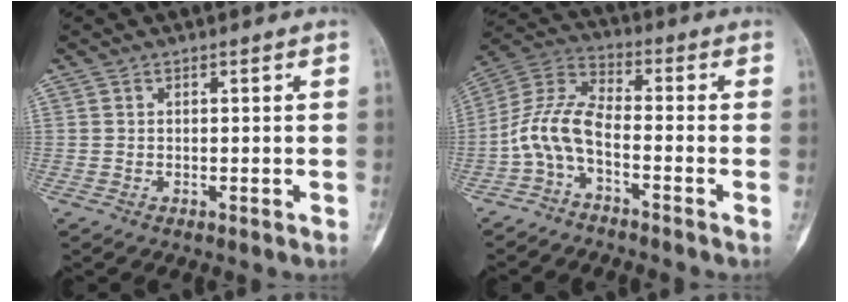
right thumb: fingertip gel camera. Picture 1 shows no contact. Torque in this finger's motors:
{"motor_torque": [1.42, 1.32, 1.01, -1.01, 0.07]}